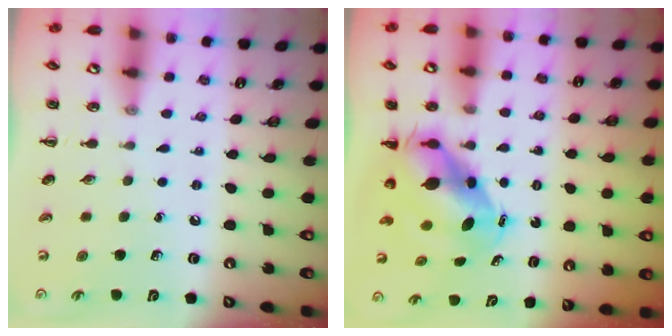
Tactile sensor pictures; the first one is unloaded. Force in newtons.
{"total": 7.8, "press": 7.5, "slide": 1.9}